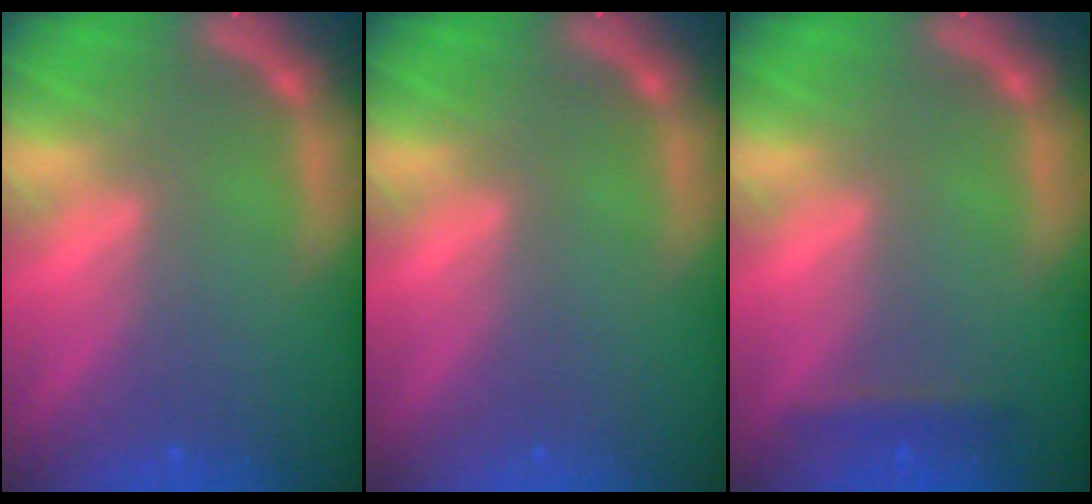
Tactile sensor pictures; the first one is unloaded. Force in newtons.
{"total": 0.0}
{"total": 1.4}